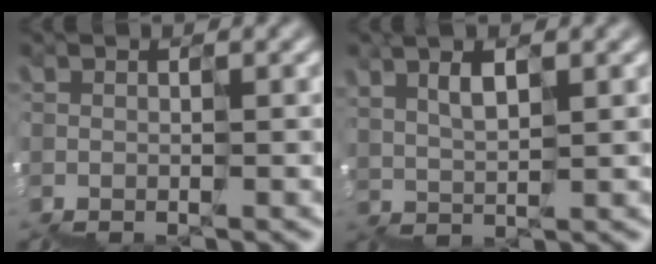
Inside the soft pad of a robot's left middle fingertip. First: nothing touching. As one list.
[{"total": 2.4, "force": [2.3, 0.1, 0.7], "torque": [0.002, 0.014, 0.051]}]